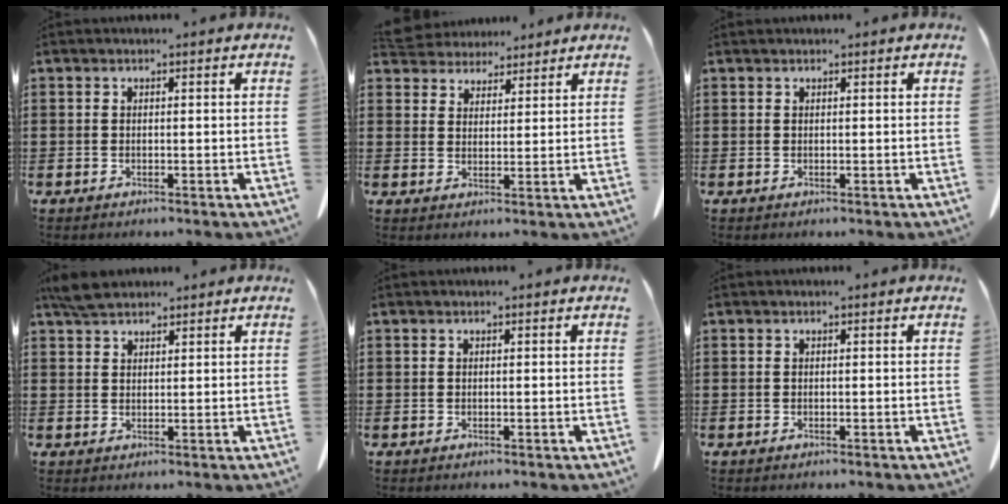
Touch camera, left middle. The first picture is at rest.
{"total": 4.3, "force": [4.1, 1.3, -0.1], "torque": [-0.017, -0.013, 0.077]}
{"total": 0.0}
{"total": 3.6, "force": [3.0, 1.2, 1.5], "torque": [-0.037, 0.001, 0.059]}
{"total": 0.0}
{"total": 0.0}